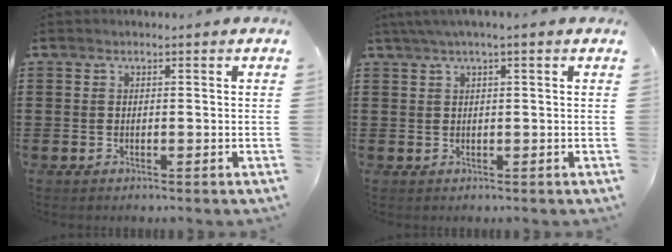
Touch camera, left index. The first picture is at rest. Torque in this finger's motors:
{"motor_torque": [0.37, -0.66, -0.13, -0.12]}